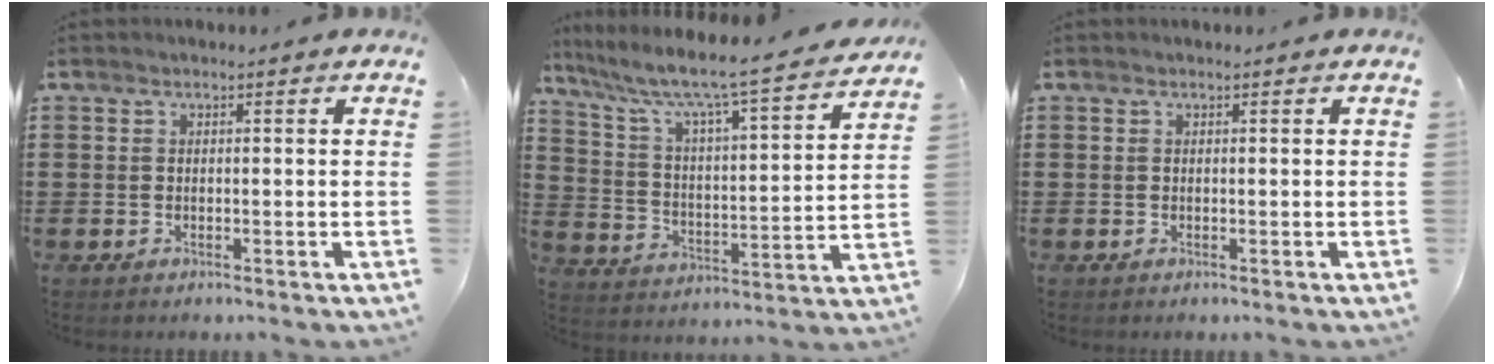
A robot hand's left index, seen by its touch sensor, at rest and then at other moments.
{"total": 7.1, "force": [6.0, 0.2, 3.8], "torque": [-0.103, -0.053, 0.089]}
{"total": 0.0}